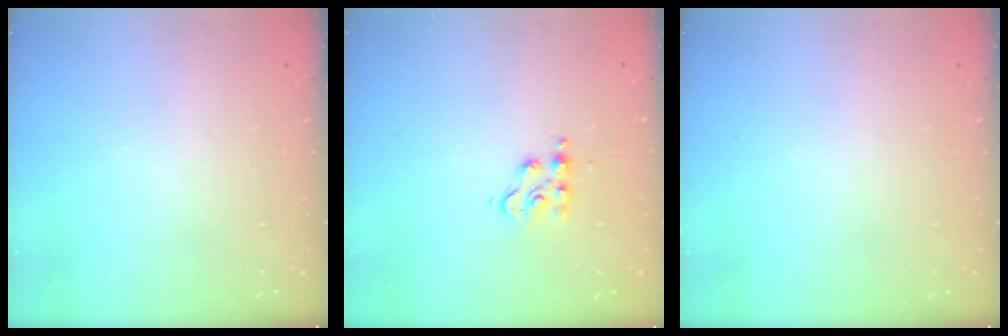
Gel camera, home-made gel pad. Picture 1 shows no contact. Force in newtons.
{"total": 6.7, "press": 6.7, "slide": 0.5}
{"total": 0.0}